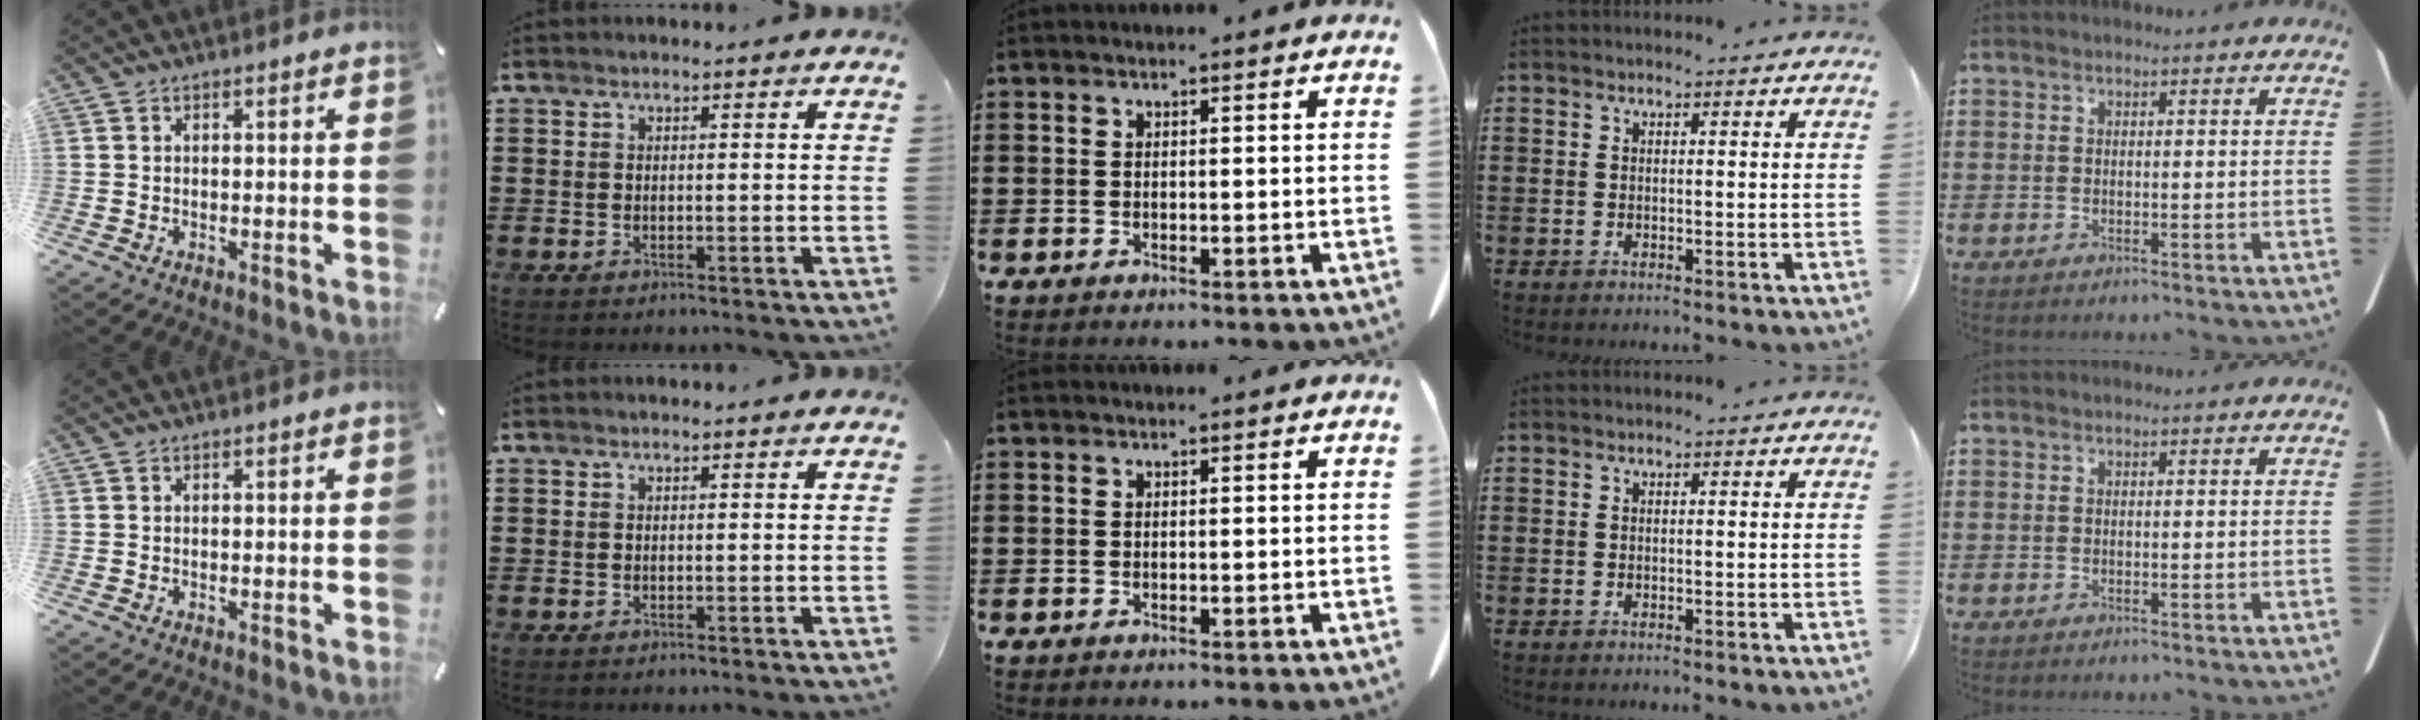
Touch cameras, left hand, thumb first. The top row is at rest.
{}